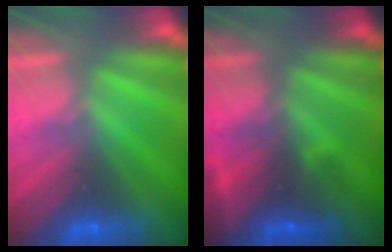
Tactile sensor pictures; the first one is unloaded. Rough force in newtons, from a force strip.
{"total": 2.7}